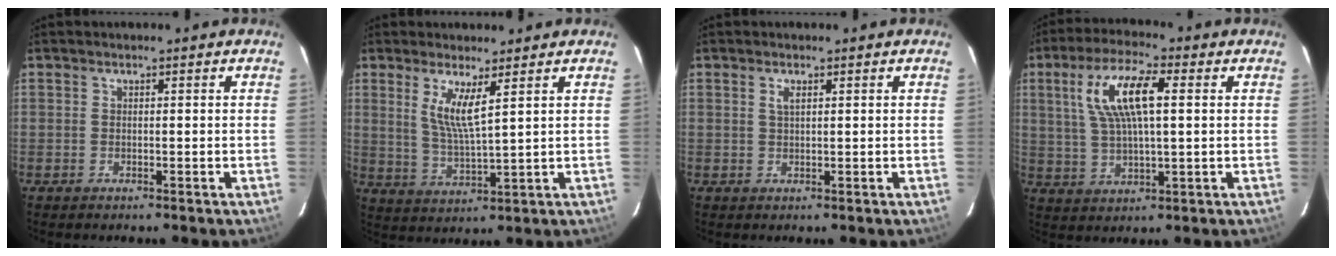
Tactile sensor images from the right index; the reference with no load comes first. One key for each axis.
{"total": 6.3, "fx": 3.0, "fy": 0.4, "fz": 5.5, "tx": -0.109, "ty": -0.016, "tz": 0.060}
{"total": 1.3, "fx": 0.6, "fy": 0.4, "fz": 1.1, "tx": -0.021, "ty": 0.001, "tz": 0.010}
{"total": 11.5, "fx": 3.0, "fy": 3.5, "fz": 10.6, "tx": -0.207, "ty": 0.015, "tz": 0.061}